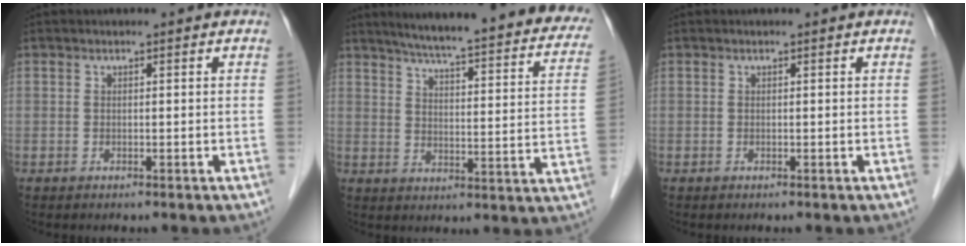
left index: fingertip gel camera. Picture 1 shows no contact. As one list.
[{"total": 29.1, "force": [25.2, 3.5, 14.0], "torque": [-0.194, -0.045, 0.299]}, {"total": 0.0}]